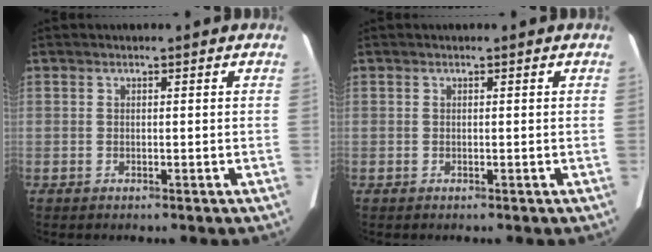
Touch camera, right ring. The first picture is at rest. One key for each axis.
{"total": 0.0}